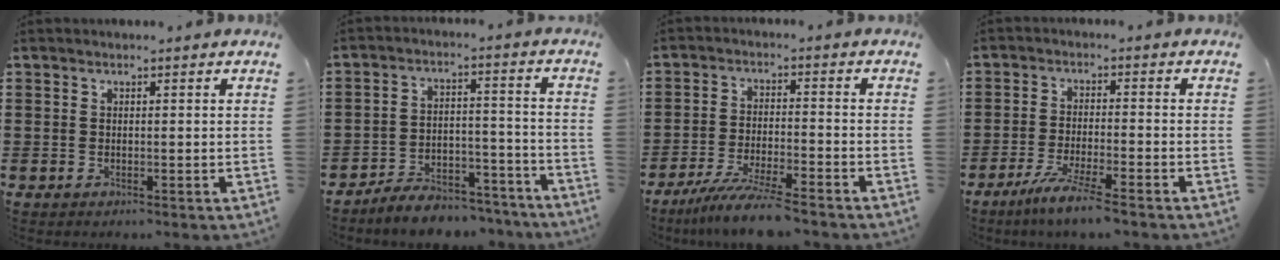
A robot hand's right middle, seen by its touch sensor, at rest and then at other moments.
{"total": 6.5, "force": [-6.3, 1.1, 1.0], "torque": [-0.010, 0.018, -0.122]}
{"total": 7.2, "force": [-6.2, -0.1, 3.7], "torque": [-0.080, -0.015, -0.119]}
{"total": 5.4, "force": [-4.4, -0.2, 3.1], "torque": [-0.068, -0.018, -0.084]}